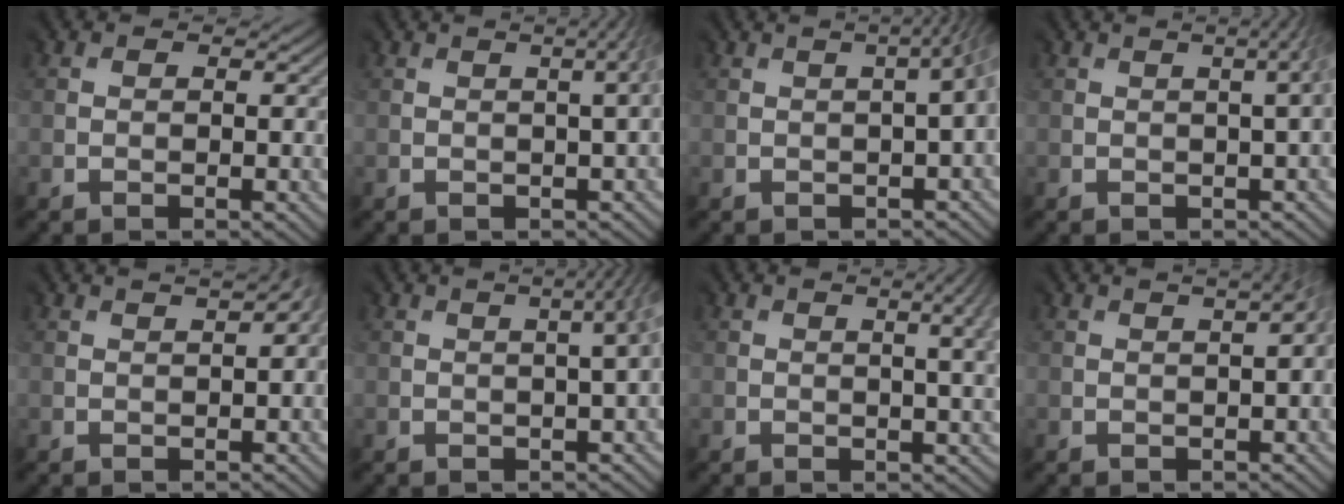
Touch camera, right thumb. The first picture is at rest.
{"total": 3.4, "force": [1.1, 1.0, 3.1], "torque": [-0.015, 0.031, -0.006]}
{"total": 4.4, "force": [0.0, 1.1, 4.2], "torque": [-0.017, 0.024, -0.012]}
{"total": 3.7, "force": [1.1, 1.2, 3.4], "torque": [-0.017, 0.033, -0.005]}
{"total": 2.7, "force": [1.1, 0.7, 2.4], "torque": [-0.008, 0.021, 0.001]}
{"total": 5.1, "force": [0.7, 1.6, 4.8], "torque": [-0.023, 0.040, -0.012]}
{"total": 6.1, "force": [1.6, 2.2, 5.4], "torque": [-0.029, 0.028, 0.001]}
{"total": 3.4, "force": [0.9, 1.0, 3.2], "torque": [-0.016, 0.025, -0.004]}